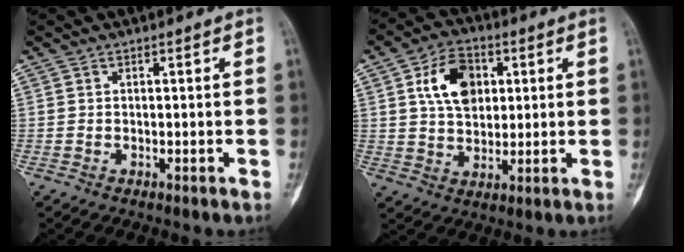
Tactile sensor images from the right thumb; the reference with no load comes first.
{"total": 10.6, "force": [3.0, 7.3, 7.1], "torque": [-0.096, -0.003, 0.050]}